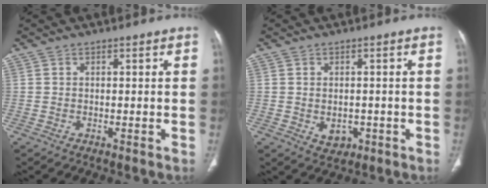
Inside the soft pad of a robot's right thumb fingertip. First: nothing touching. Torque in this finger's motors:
{"motor_torque": [-0.31, 0.21, 0.17, 0.39, 0.10]}